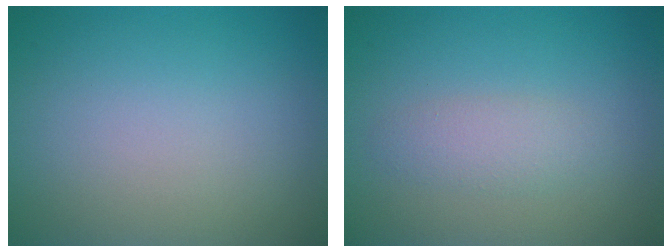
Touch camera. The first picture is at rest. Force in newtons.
{"total": 1.9, "press": 1.9, "slide": 0.1}